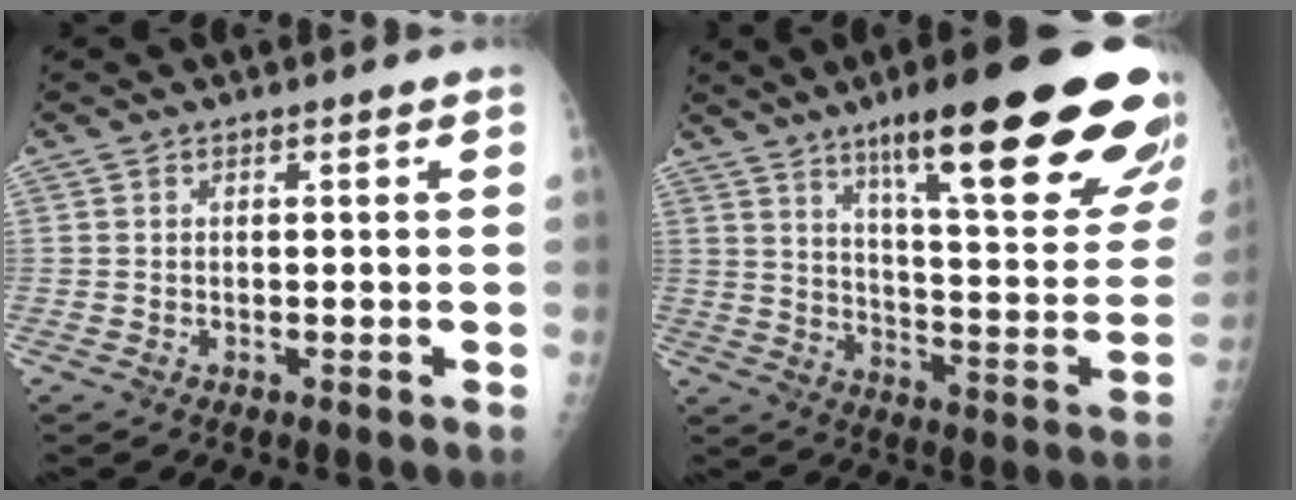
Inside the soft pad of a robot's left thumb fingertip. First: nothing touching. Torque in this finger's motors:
{"motor_torque": [3.27, 1.73, 1.72, -1.05, 0.47]}